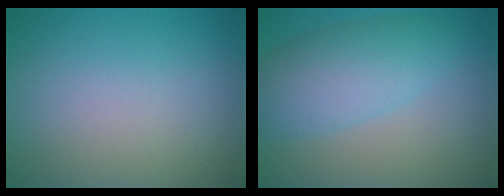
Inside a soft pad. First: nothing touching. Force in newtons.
{"total": 4.9, "press": 4.9, "slide": 0.1}